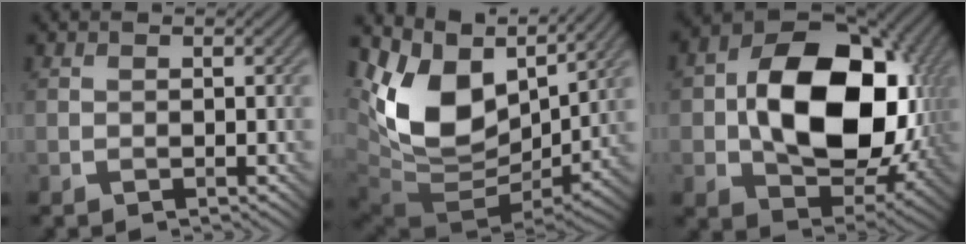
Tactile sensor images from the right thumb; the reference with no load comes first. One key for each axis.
{"total": 13.4, "fx": 4.7, "fy": 8.4, "fz": 9.4, "tx": -0.201, "ty": 0.002, "tz": 0.090}
{"total": 17.2, "fx": 0.6, "fy": 12.0, "fz": 12.2, "tx": -0.202, "ty": -0.020, "tz": 0.027}